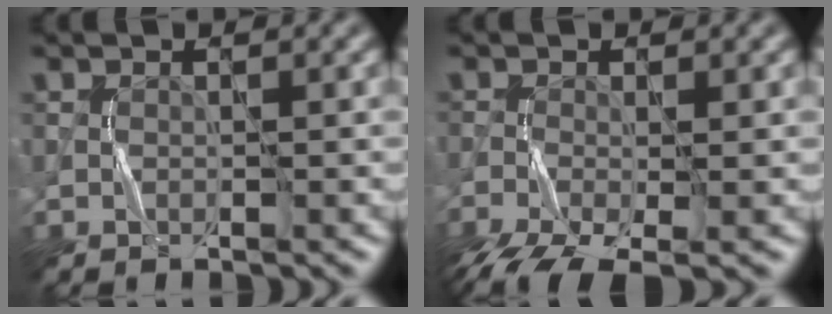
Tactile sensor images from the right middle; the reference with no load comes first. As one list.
[{"total": 5.7, "force": [-3.7, 2.0, 3.7], "torque": [-0.078, -0.019, -0.076]}]